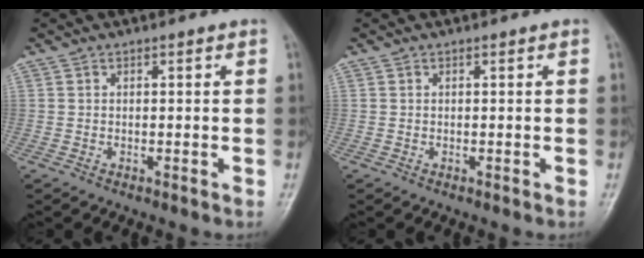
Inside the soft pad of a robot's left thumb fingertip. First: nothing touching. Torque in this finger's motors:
{"motor_torque": [0.00, 0.00, 0.00, 0.00, 0.00]}